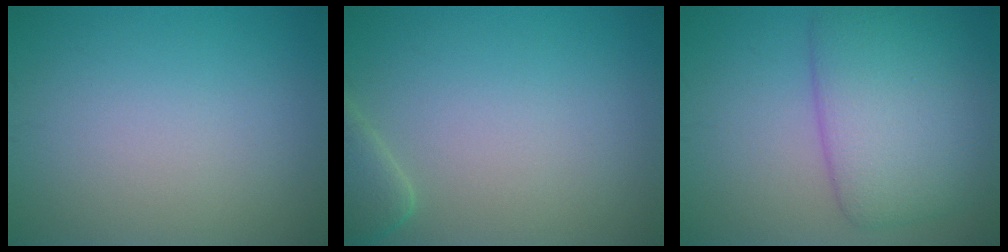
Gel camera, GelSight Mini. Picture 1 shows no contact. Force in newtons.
{"total": 2.3, "press": 2.3, "slide": 0.3}
{"total": 7.7, "press": 7.7, "slide": 0.2}